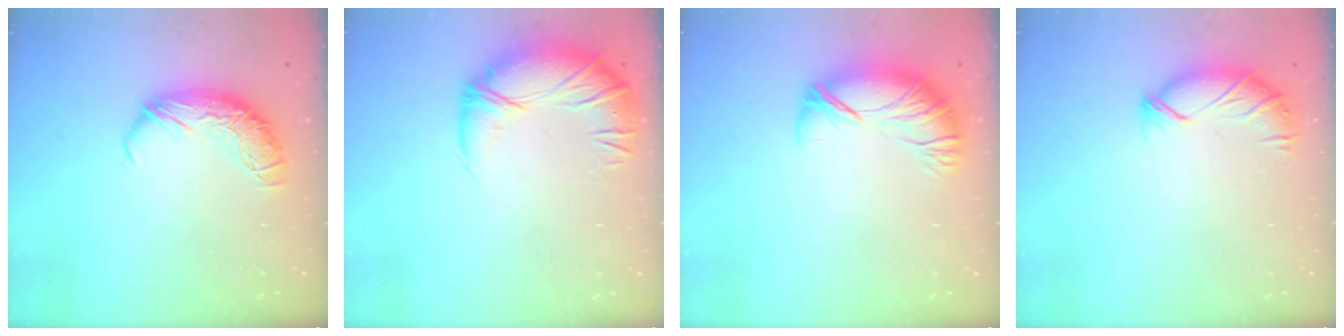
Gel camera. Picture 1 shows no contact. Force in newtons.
{"total": 2.9, "press": 0.4, "slide": 2.9}
{"total": 2.5, "press": 1.6, "slide": 1.9}
{"total": 5.0, "press": 4.9, "slide": 1.0}